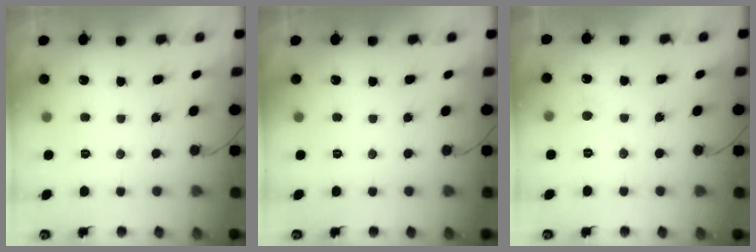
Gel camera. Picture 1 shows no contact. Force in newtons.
{"total": 0.0}
{"total": 5.4, "press": 5.4, "slide": 0.5}